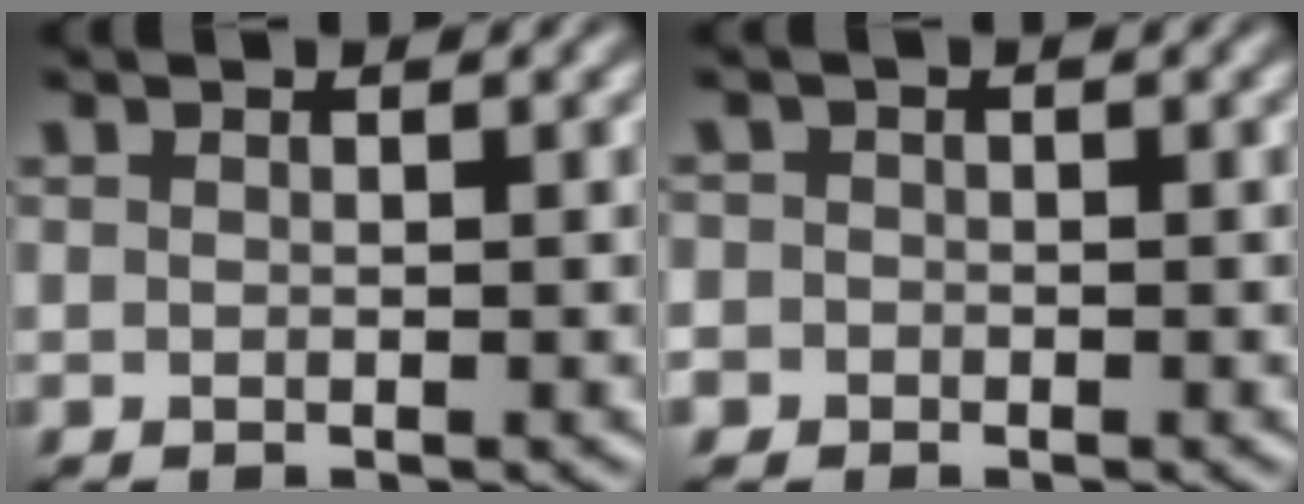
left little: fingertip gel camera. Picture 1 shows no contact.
{"total": 1.9, "force": [-0.4, 1.8, 0.3], "torque": [0.013, 0.009, -0.026]}